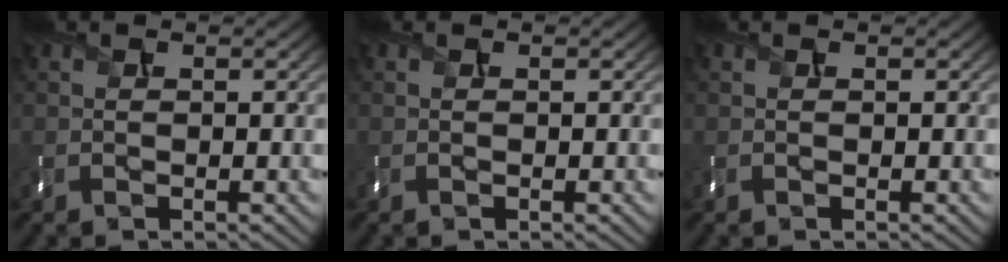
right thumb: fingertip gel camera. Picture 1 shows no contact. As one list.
[{"total": 0.0}, {"total": 0.0}]